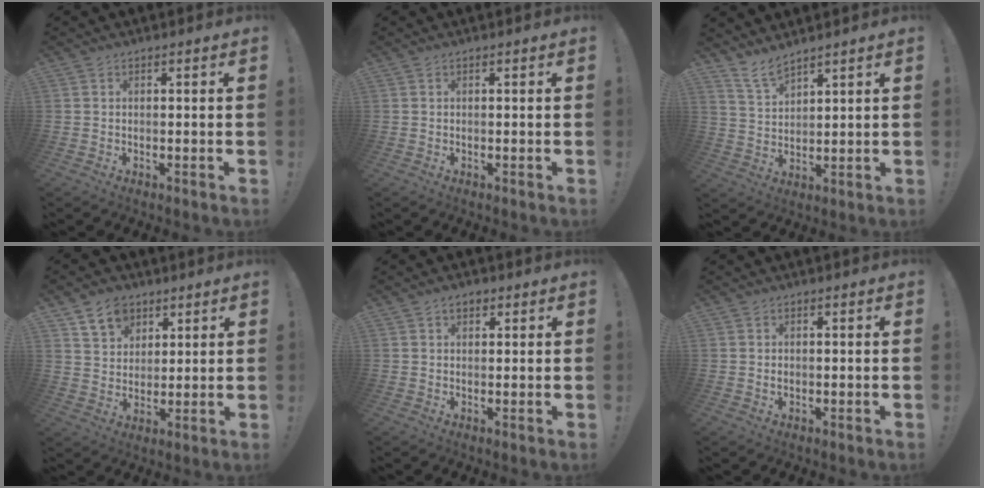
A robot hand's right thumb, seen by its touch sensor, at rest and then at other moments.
{"total": 0.0}
{"total": 6.5, "force": [5.7, 1.5, 2.6], "torque": [-0.062, -0.031, 0.109]}
{"total": 8.9, "force": [5.3, 6.7, 2.7], "torque": [-0.035, -0.027, 0.102]}
{"total": 2.6, "force": [1.3, 1.6, 1.5], "torque": [-0.019, -0.002, 0.021]}
{"total": 0.6, "force": [-0.1, 0.5, 0.3], "torque": [-0.010, 0.005, -0.003]}